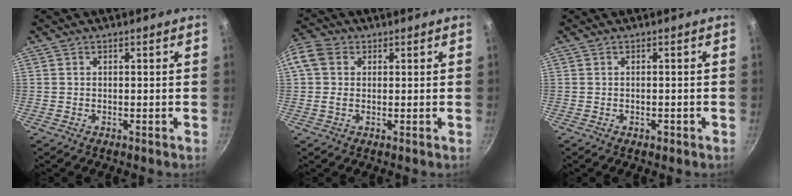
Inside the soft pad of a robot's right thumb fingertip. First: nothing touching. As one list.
[{"total": 8.5, "force": [1.8, 6.5, 5.2], "torque": [-0.116, 0.019, 0.020]}, {"total": 1.1, "force": [-0.5, 0.6, 0.8], "torque": [-0.011, 0.003, -0.006]}]